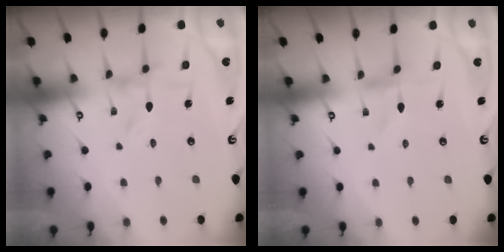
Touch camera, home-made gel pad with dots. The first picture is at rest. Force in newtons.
{"total": 1.1, "press": 1.1, "slide": 0.2}